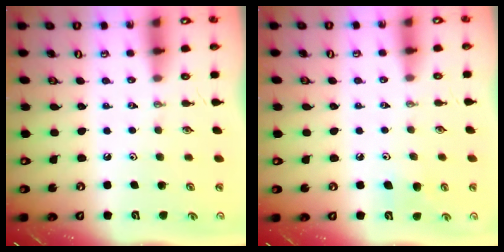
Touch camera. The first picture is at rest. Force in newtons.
{"total": 6.4, "press": 6.3, "slide": 1.3}